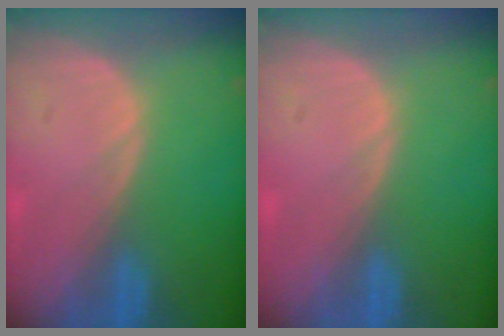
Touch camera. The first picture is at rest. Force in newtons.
{"total": 0.0}